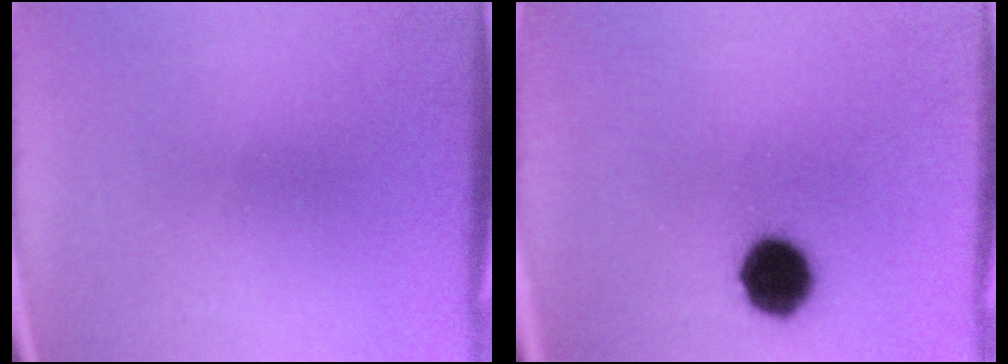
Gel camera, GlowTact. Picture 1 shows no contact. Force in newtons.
{"total": 10.4}